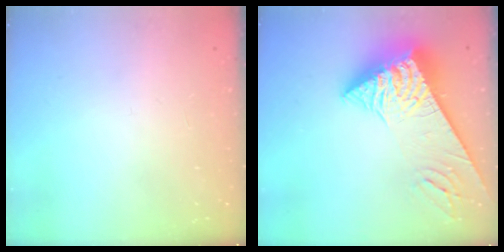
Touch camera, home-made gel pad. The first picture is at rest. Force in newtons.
{"total": 8.7, "press": 8.7, "slide": 0.8}